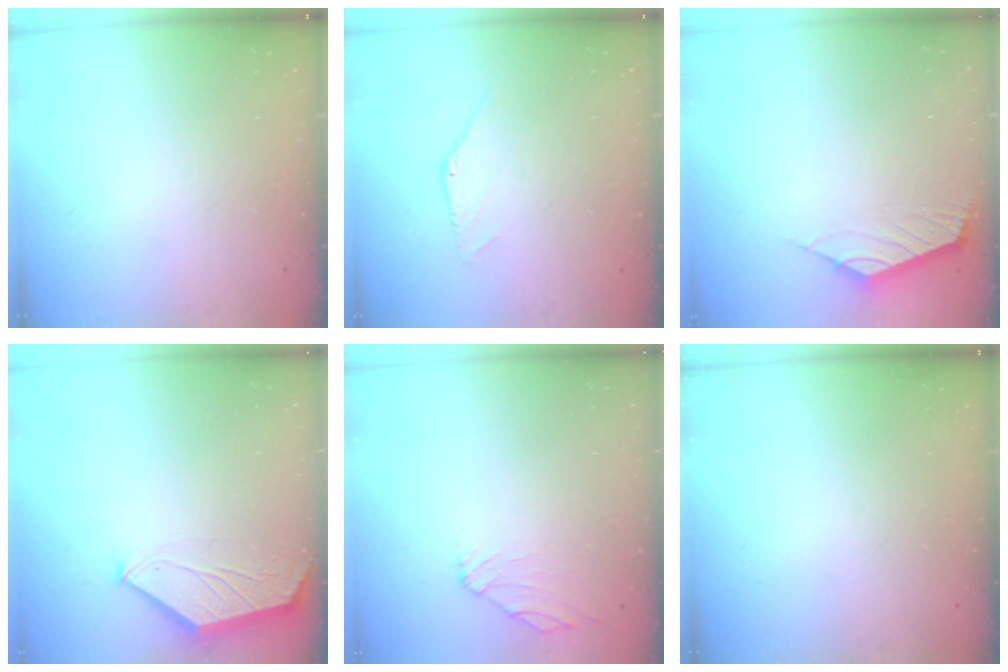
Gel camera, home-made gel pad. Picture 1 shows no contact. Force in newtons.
{"total": 0.8, "press": 0.8, "slide": 0.1}
{"total": 2.5, "press": 2.4, "slide": 0.6}
{"total": 1.6, "press": 1.6, "slide": 0.4}
{"total": 0.9, "press": 0.8, "slide": 0.5}
{"total": 0.0}